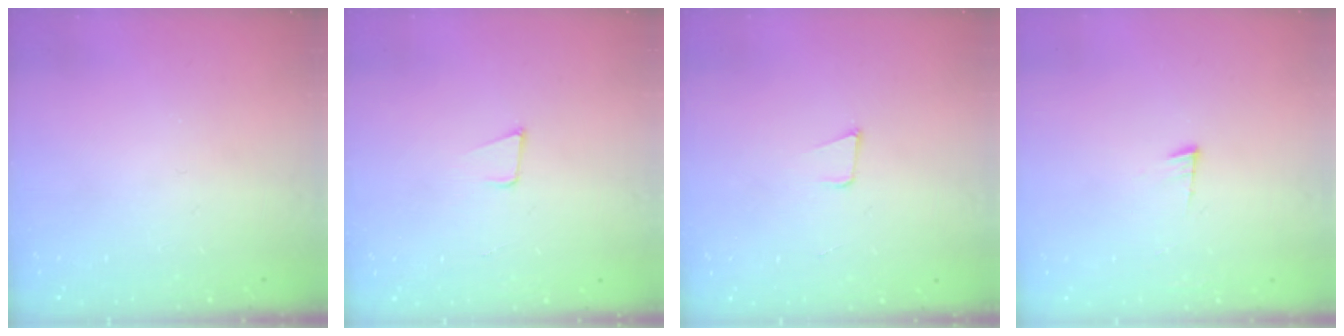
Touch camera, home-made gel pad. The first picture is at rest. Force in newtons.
{"total": 5.0, "press": 4.2, "slide": 2.8}
{"total": 3.9, "press": 2.9, "slide": 2.6}
{"total": 3.5, "press": 3.5, "slide": 0.5}